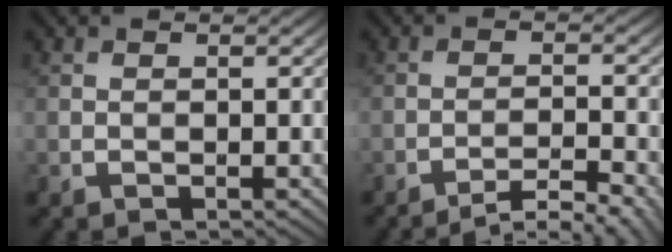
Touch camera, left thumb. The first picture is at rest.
{"total": 4.4, "force": [-3.6, 0.1, 2.6], "torque": [-0.040, 0.008, -0.052]}